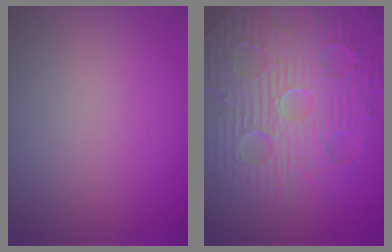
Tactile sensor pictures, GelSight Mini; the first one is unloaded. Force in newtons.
{"total": 11.7, "press": 7.5, "slide": 9.0}